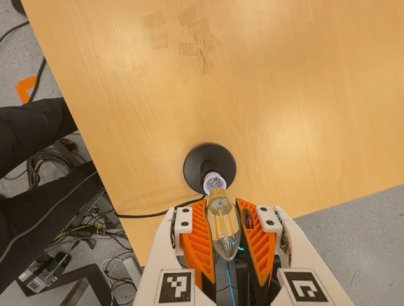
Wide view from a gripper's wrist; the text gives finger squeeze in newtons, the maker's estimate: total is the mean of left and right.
{"total": 21.0, "left": 22.9, "right": 19.2}